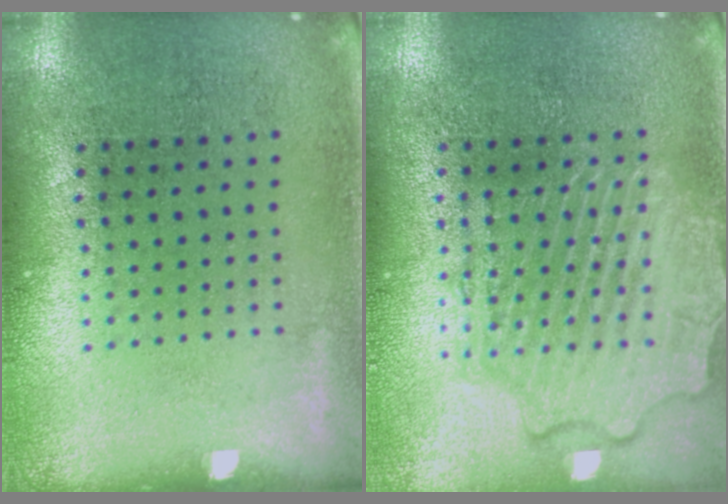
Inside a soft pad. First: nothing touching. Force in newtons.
{"total": 3.9, "press": 3.9, "slide": 0.5}